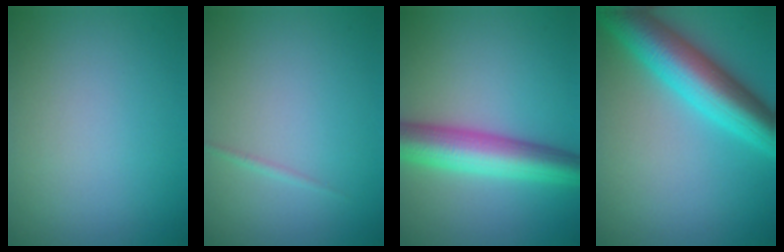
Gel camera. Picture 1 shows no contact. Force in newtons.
{"total": 0.5, "press": 0.5, "slide": 0.0}
{"total": 7.3, "press": 7.3, "slide": 0.1}
{"total": 8.7, "press": 8.7, "slide": 0.1}